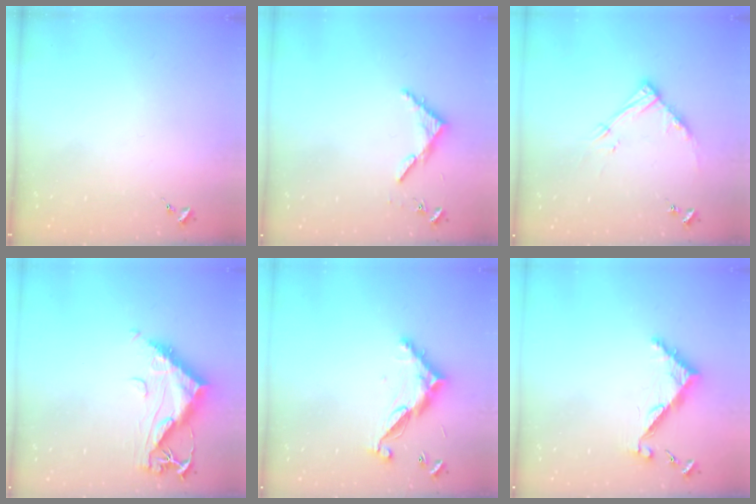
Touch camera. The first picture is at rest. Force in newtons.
{"total": 3.9, "press": 3.9, "slide": 0.3}
{"total": 13.1, "press": 13.0, "slide": 1.3}
{"total": 13.4, "press": 13.4, "slide": 1.2}
{"total": 11.5, "press": 11.5, "slide": 0.4}
{"total": 6.7, "press": 6.6, "slide": 0.6}